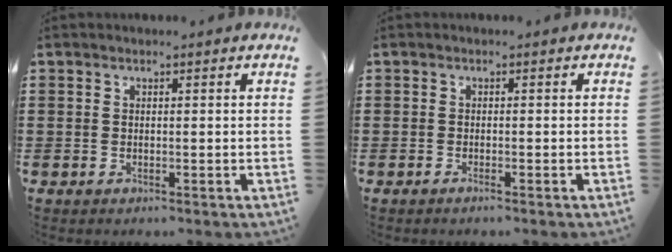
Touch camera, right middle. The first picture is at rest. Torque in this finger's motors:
{"motor_torque": [0.02, 0.02, -0.02, -0.01]}